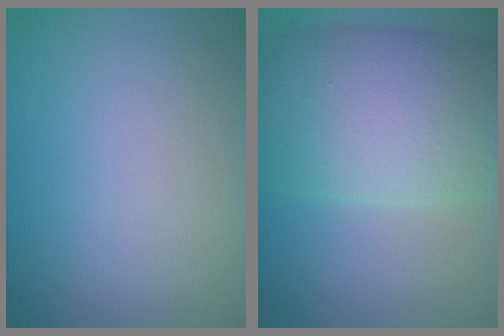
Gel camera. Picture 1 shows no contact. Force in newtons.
{"total": 11.5, "press": 11.5, "slide": 0.6}